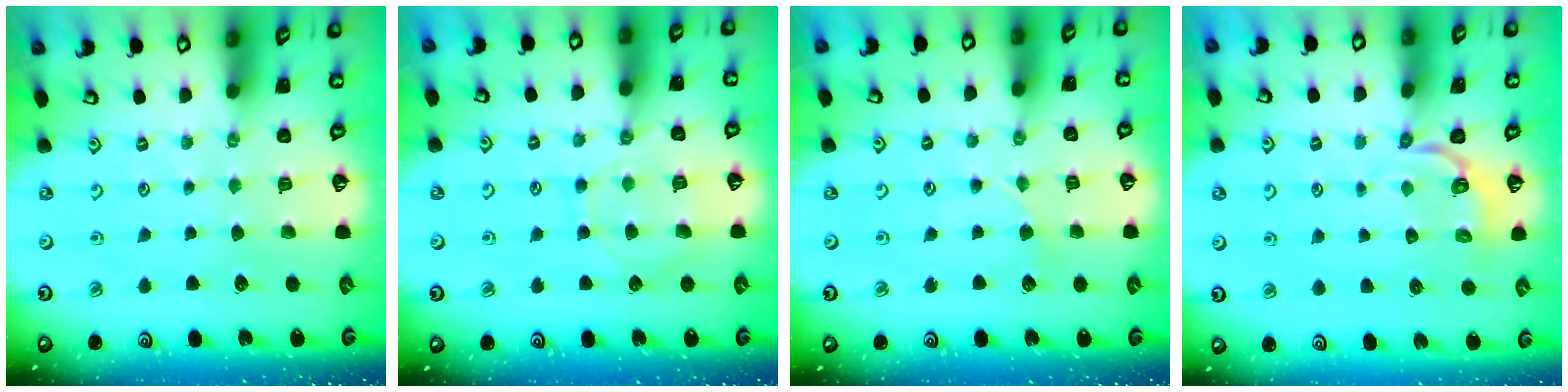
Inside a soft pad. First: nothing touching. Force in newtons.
{"total": 8.8, "press": 8.8, "slide": 0.9}
{"total": 2.2, "press": 2.2, "slide": 0.3}
{"total": 3.4, "press": 2.6, "slide": 2.2}